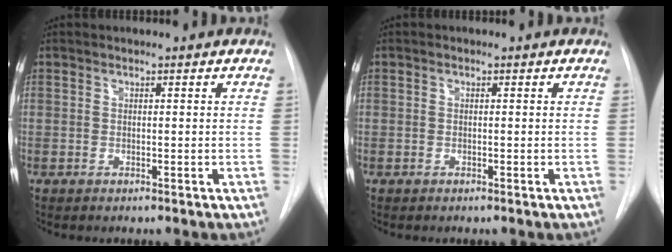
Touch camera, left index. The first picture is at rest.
{"total": 0.0}